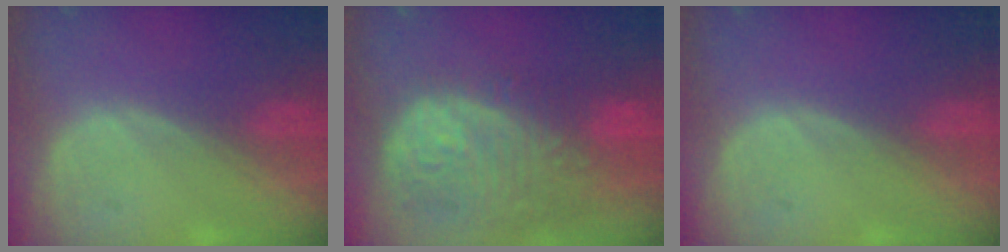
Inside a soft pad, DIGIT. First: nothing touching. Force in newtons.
{"total": 13.7, "press": 11.4, "slide": 7.6}
{"total": 0.0}